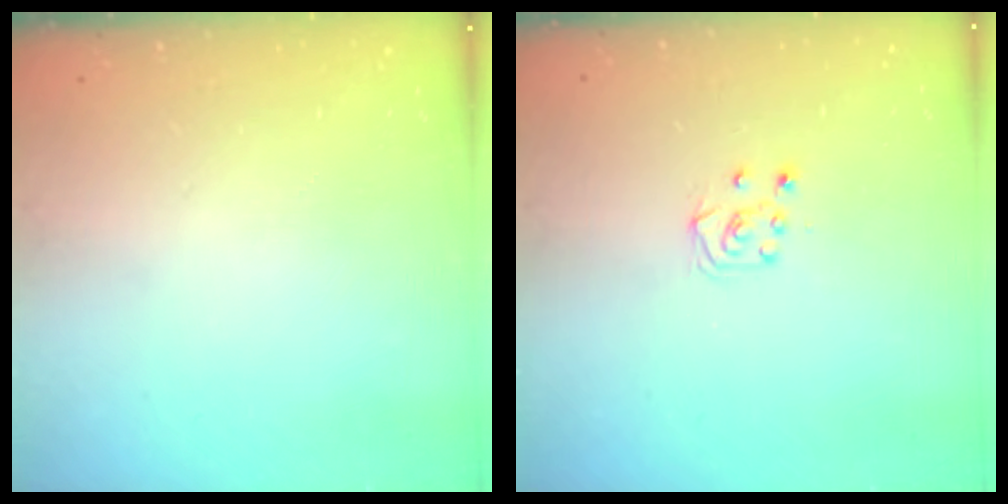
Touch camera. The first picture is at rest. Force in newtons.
{"total": 5.8, "press": 5.7, "slide": 0.6}